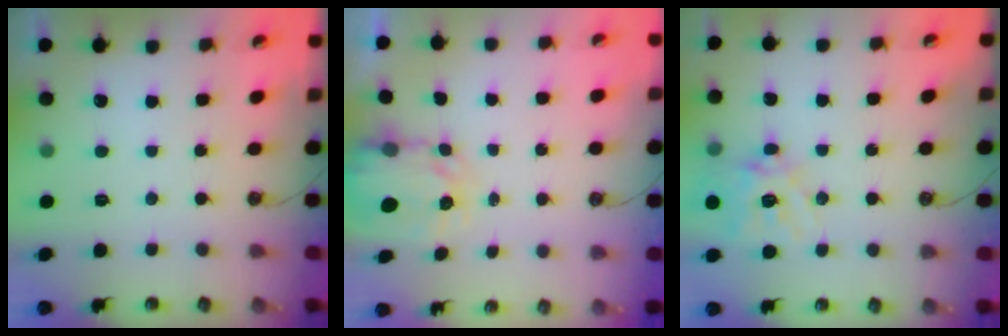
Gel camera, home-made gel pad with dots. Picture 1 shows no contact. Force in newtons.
{"total": 3.7, "press": 3.7, "slide": 0.3}
{"total": 16.2, "press": 16.0, "slide": 2.4}